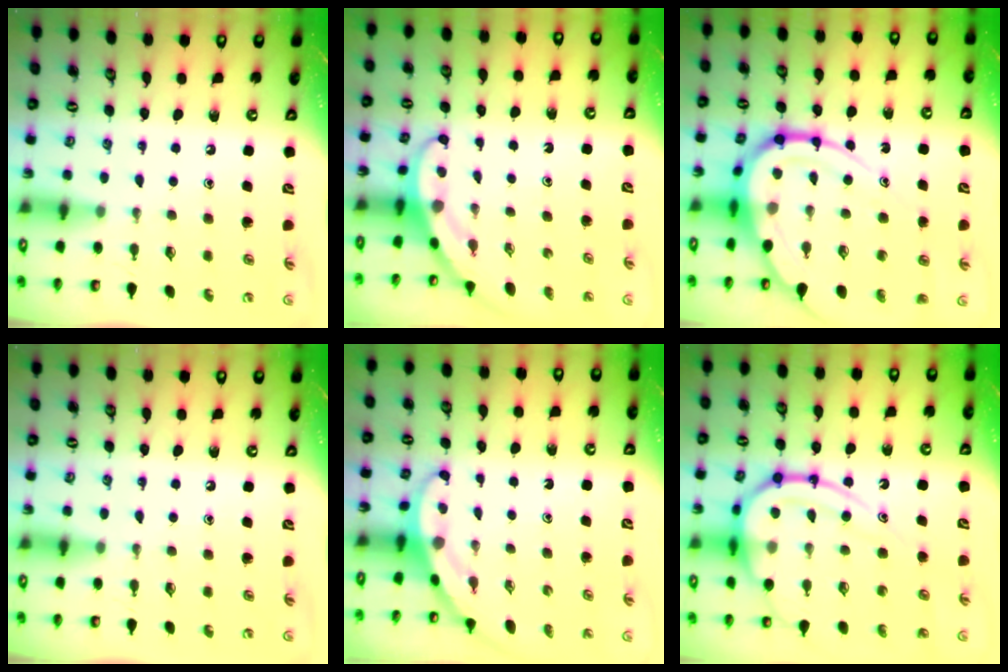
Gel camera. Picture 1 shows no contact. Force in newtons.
{"total": 3.8, "press": 3.8, "slide": 0.2}
{"total": 18.3, "press": 18.2, "slide": 1.9}
{"total": 0.0}
{"total": 3.5, "press": 3.5, "slide": 0.2}
{"total": 18.6, "press": 18.5, "slide": 1.9}